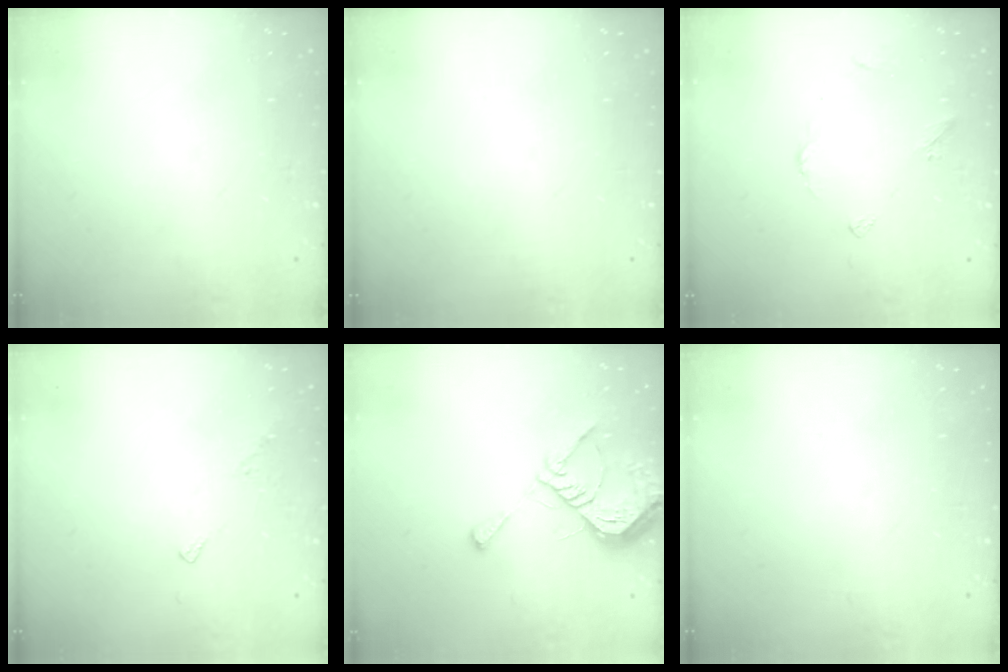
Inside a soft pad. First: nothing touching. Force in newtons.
{"total": 0.0}
{"total": 3.4, "press": 3.3, "slide": 0.5}
{"total": 4.1, "press": 4.1, "slide": 0.3}
{"total": 9.3, "press": 9.3, "slide": 1.1}
{"total": 0.0}